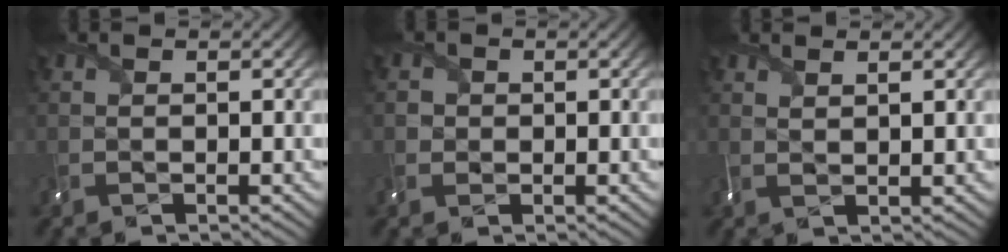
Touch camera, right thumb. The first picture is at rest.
{"total": 1.4, "force": [-0.3, 1.4, -0.1], "torque": [-0.001, -0.004, -0.011]}
{"total": 1.6, "force": [1.2, 0.1, 1.0], "torque": [-0.005, -0.005, 0.018]}